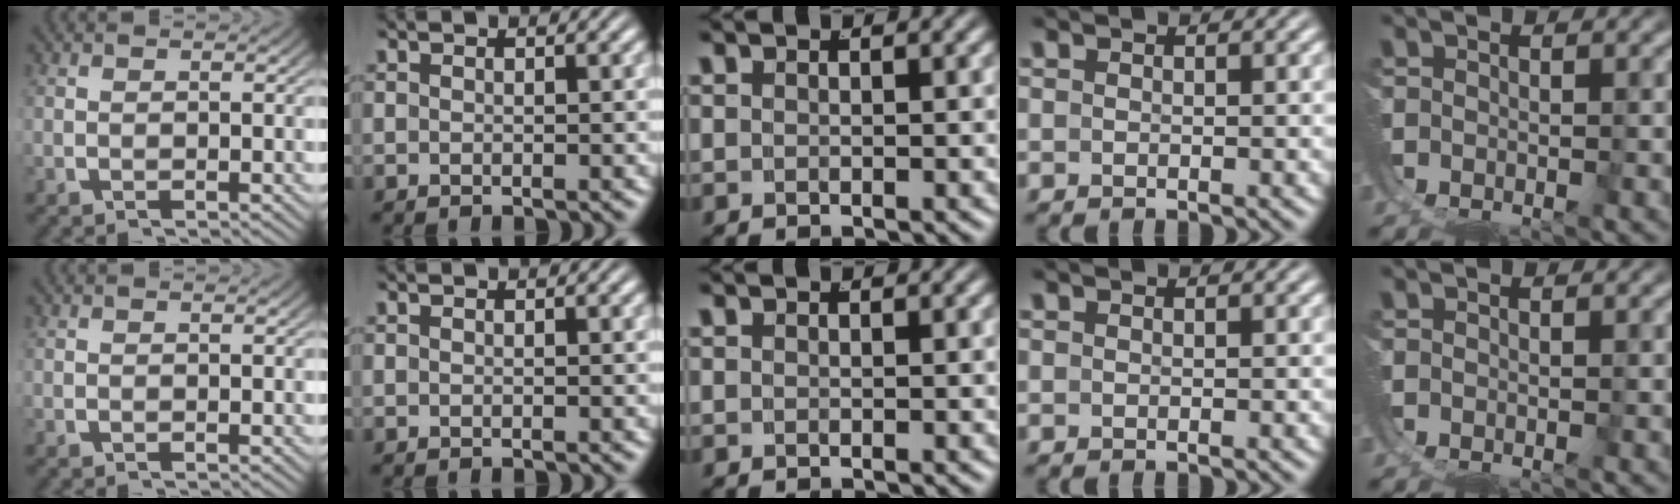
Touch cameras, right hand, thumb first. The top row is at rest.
{}